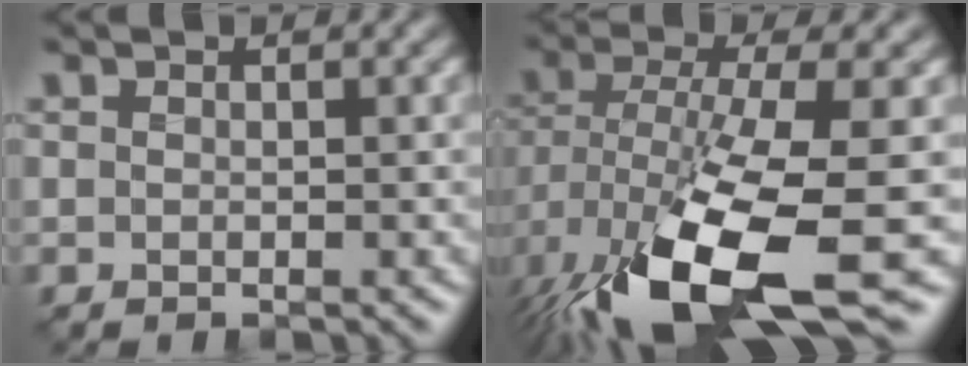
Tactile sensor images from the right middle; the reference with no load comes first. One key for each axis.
{"total": 14.1, "fx": -6.2, "fy": 4.7, "fz": 11.8, "tx": -0.248, "ty": -0.040, "tz": -0.102}